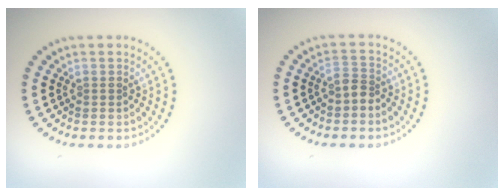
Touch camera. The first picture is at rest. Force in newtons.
{"total": 1.6, "press": 1.2, "slide": 1.1}